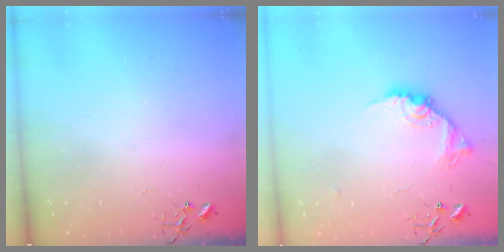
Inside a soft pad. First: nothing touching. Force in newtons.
{"total": 12.6, "press": 12.6, "slide": 0.5}